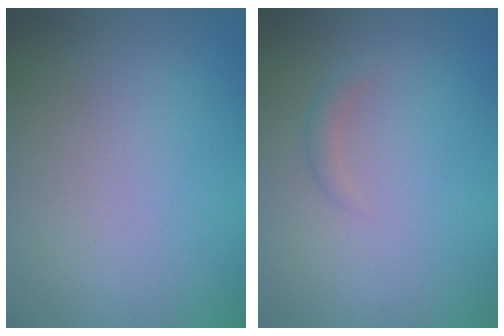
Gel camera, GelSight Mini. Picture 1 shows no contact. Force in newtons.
{"total": 1.0, "press": 1.0, "slide": 0.0}